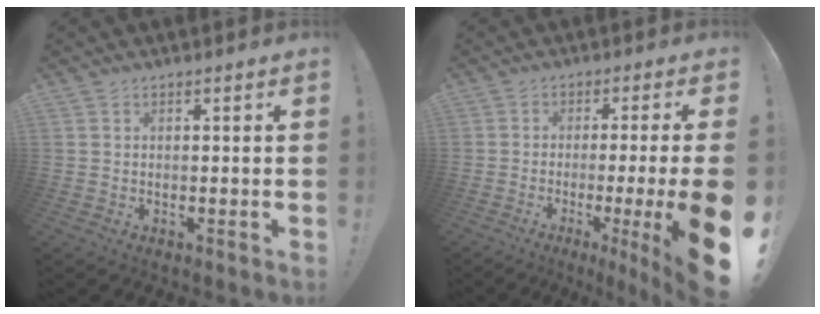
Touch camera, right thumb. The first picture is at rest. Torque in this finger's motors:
{"motor_torque": [0.66, 0.97, 1.88, -0.90, 0.12]}